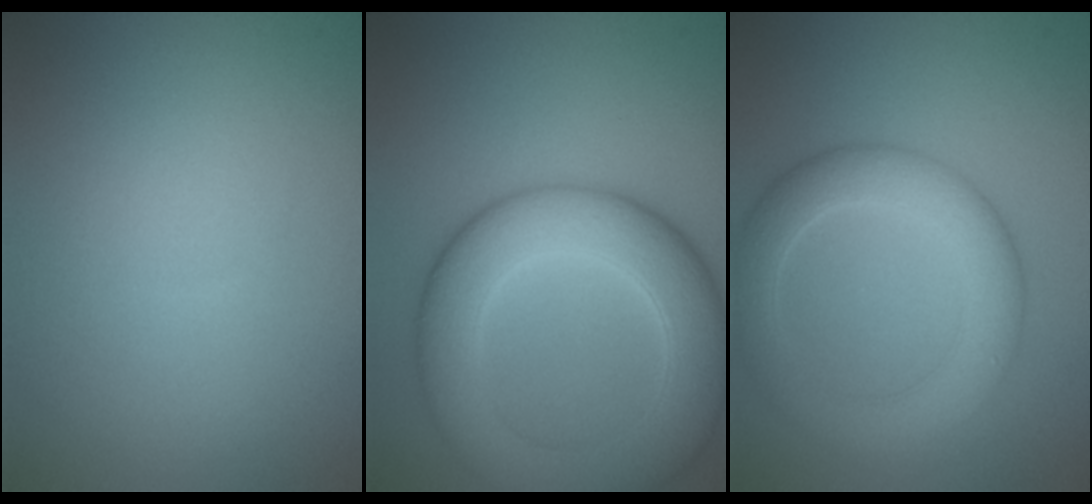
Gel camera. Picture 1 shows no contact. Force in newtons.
{"total": 9.2, "press": 9.2, "slide": 0.4}
{"total": 5.3, "press": 5.3, "slide": 0.4}